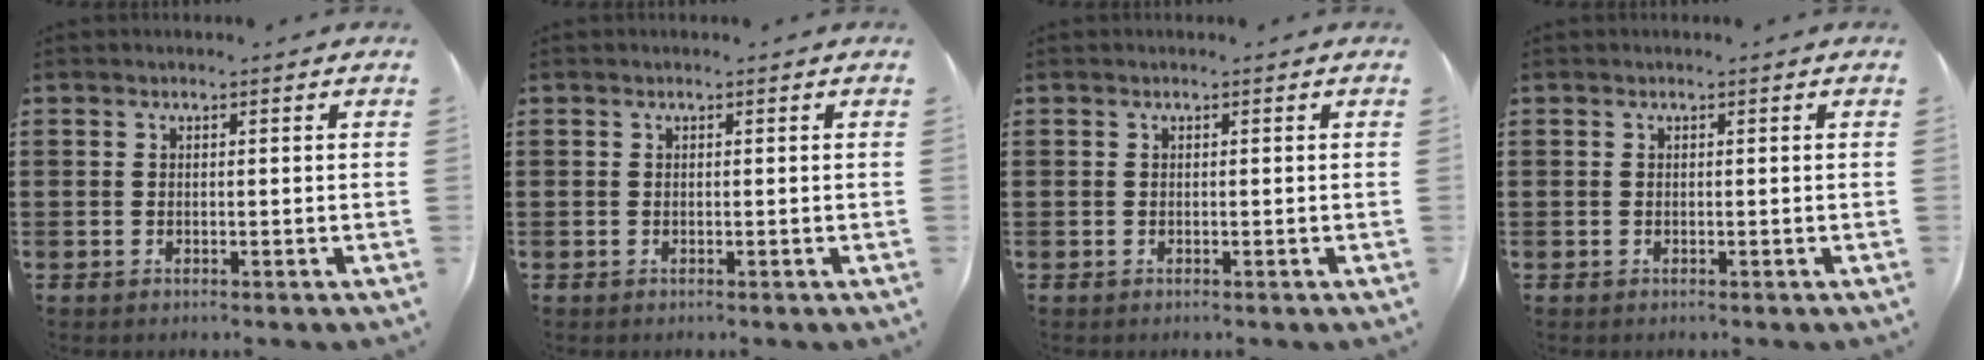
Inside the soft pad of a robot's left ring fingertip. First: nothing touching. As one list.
[{"total": 0.0}, {"total": 0.0}, {"total": 0.0}]